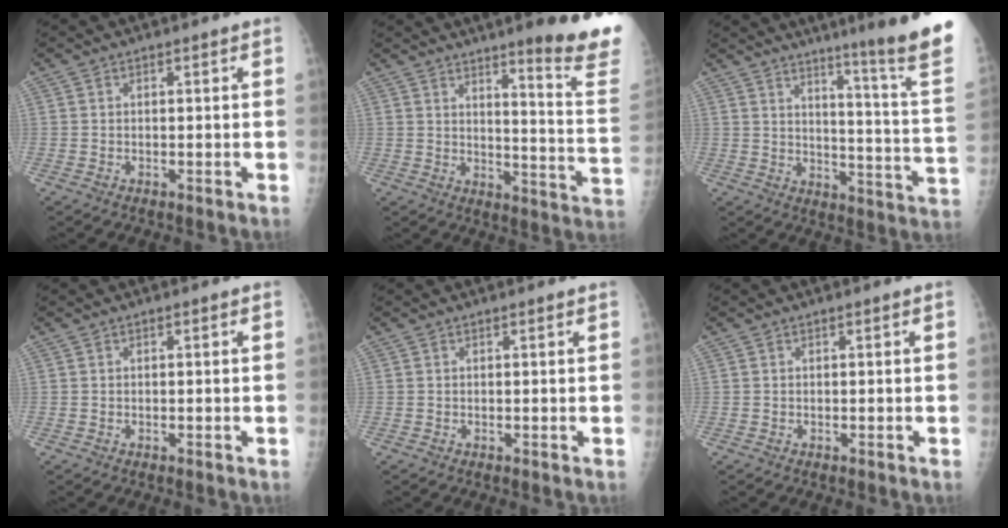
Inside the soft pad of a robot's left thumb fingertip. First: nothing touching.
{"total": 17.0, "force": [12.1, 0.9, 11.8], "torque": [-0.122, -0.093, 0.154]}
{"total": 19.4, "force": [14.3, -1.5, 13.1], "torque": [-0.160, -0.120, 0.185]}
{"total": 0.0}
{"total": 0.0}
{"total": 0.0}